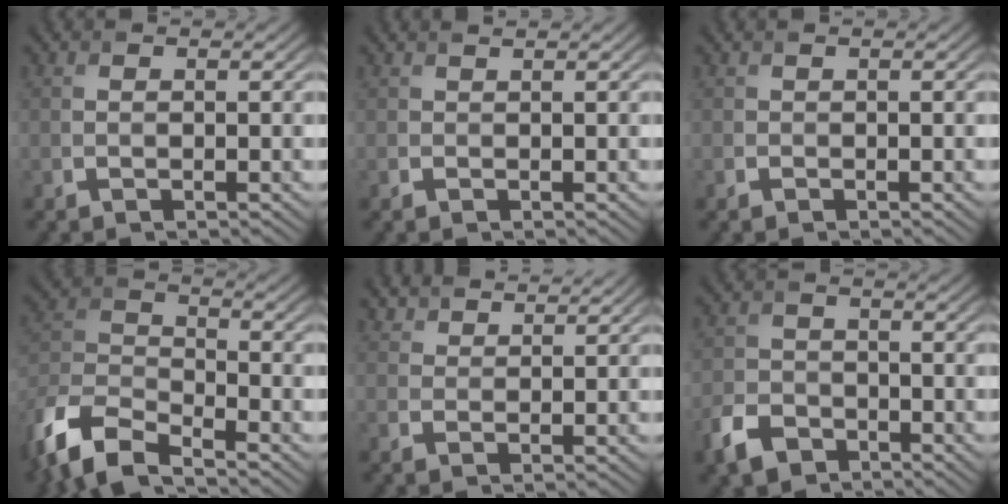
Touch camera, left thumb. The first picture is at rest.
{"total": 0.7, "force": [0.1, -0.2, -0.6], "torque": [0.013, -0.001, 0.001]}
{"total": 0.7, "force": [-0.3, 0.0, -0.6], "torque": [0.014, -0.003, -0.007]}
{"total": 10.5, "force": [-8.3, 3.3, 5.6], "torque": [-0.121, -0.012, -0.183]}
{"total": 3.3, "force": [3.3, 0.6, 0.2], "torque": [-0.010, -0.003, 0.068]}
{"total": 4.3, "force": [-3.2, 2.6, 1.4], "torque": [-0.038, -0.005, -0.073]}